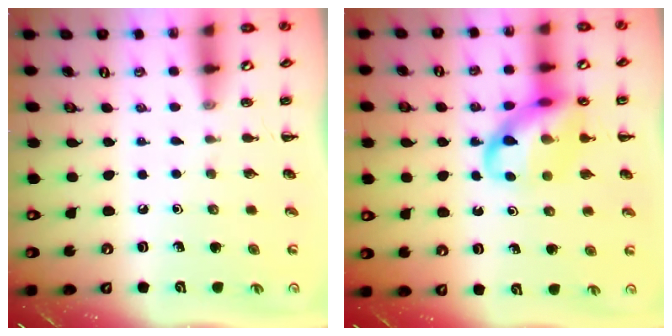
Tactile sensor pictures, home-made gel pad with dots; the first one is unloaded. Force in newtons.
{"total": 13.8, "press": 13.6, "slide": 2.7}